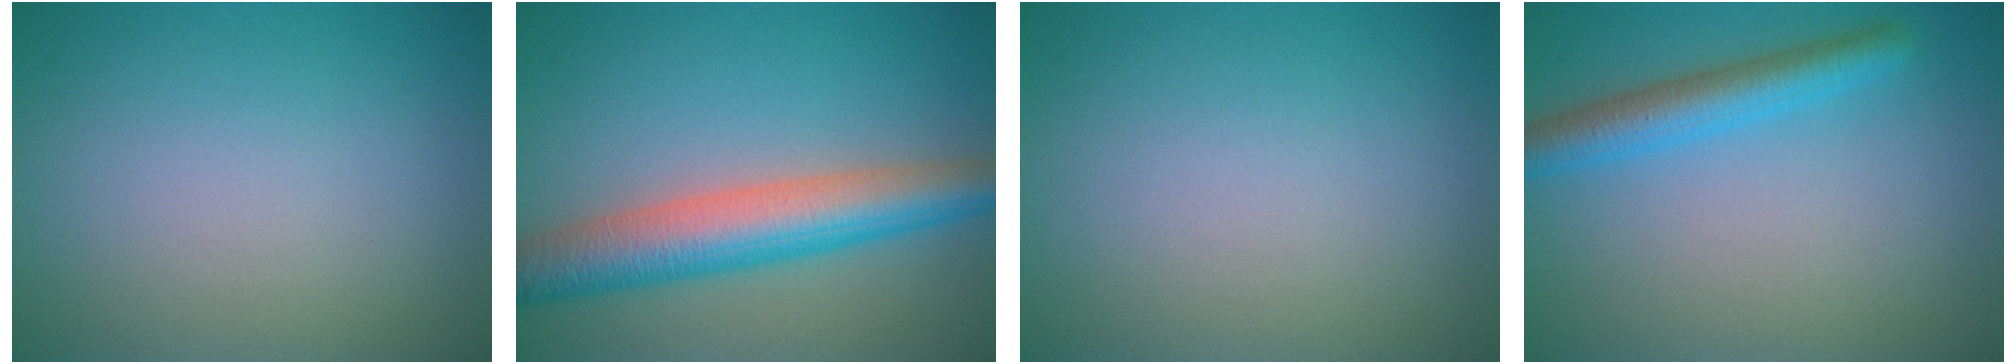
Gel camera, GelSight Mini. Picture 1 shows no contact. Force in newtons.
{"total": 7.2, "press": 7.2, "slide": 0.1}
{"total": 0.0}
{"total": 3.7, "press": 3.7, "slide": 0.2}